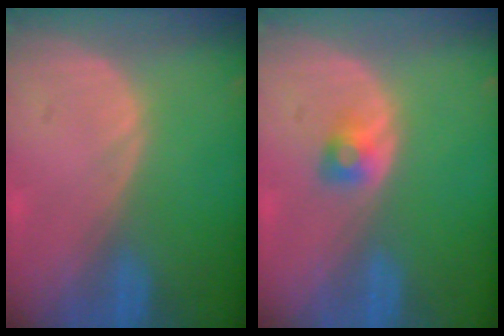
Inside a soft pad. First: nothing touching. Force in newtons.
{"total": 2.2, "press": 2.1, "slide": 0.3}